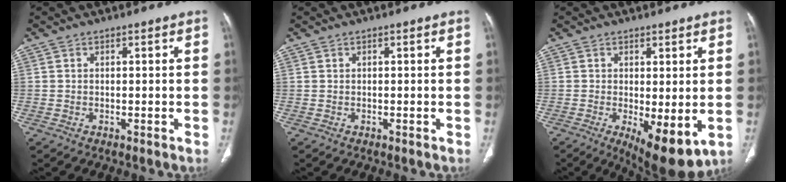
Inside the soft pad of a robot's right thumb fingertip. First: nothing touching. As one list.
[{"total": 0.0}, {"total": 9.5, "force": [-2.0, 3.6, 8.6], "torque": [-0.127, -0.024, -0.021]}]